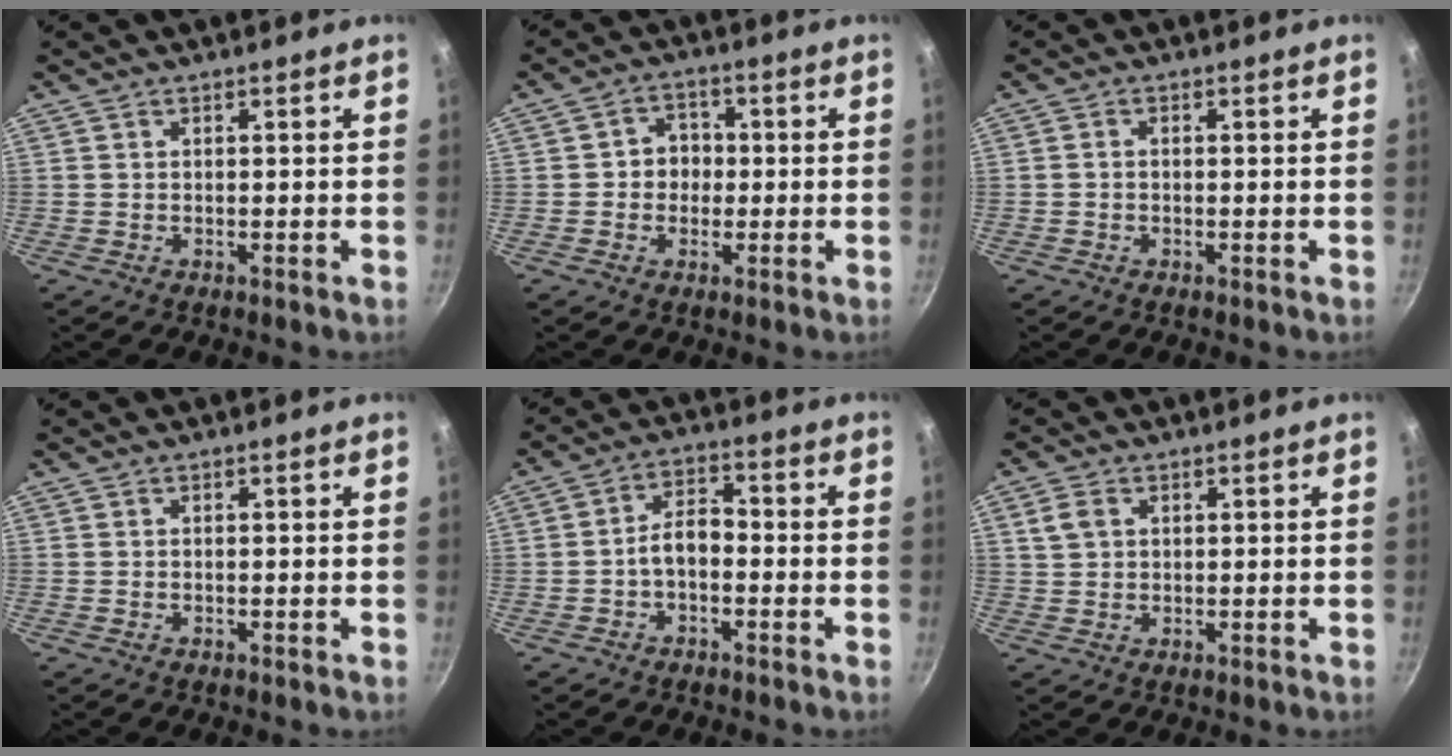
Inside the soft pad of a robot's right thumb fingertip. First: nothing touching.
{"total": 5.2, "force": [-0.2, 4.6, 2.4], "torque": [0.000, 0.009, -0.010]}
{"total": 0.8, "force": [-0.2, 0.6, 0.5], "torque": [-0.009, 0.004, -0.004]}
{"total": 0.0}
{"total": 5.2, "force": [-1.8, 3.0, 4.0], "torque": [-0.057, 0.032, -0.036]}
{"total": 3.5, "force": [1.2, 2.6, 1.9], "torque": [-0.028, 0.002, 0.024]}